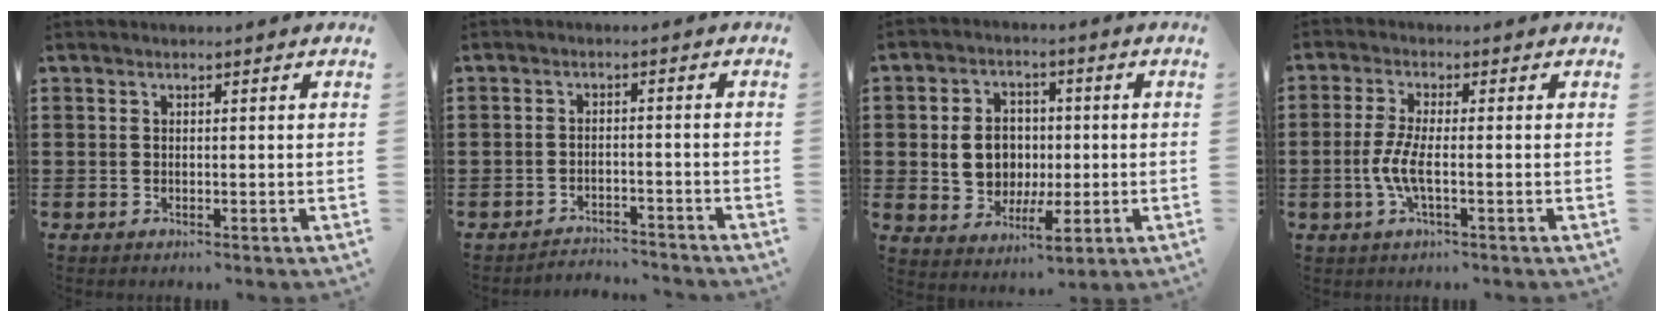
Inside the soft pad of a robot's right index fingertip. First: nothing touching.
{"total": 2.7, "force": [-2.7, 0.3, 0.0], "torque": [-0.006, 0.001, -0.058]}
{"total": 7.6, "force": [0.2, 6.0, 4.7], "torque": [-0.094, 0.010, 0.000]}
{"total": 4.8, "force": [-1.1, 1.1, 4.6], "torque": [-0.109, -0.006, -0.030]}